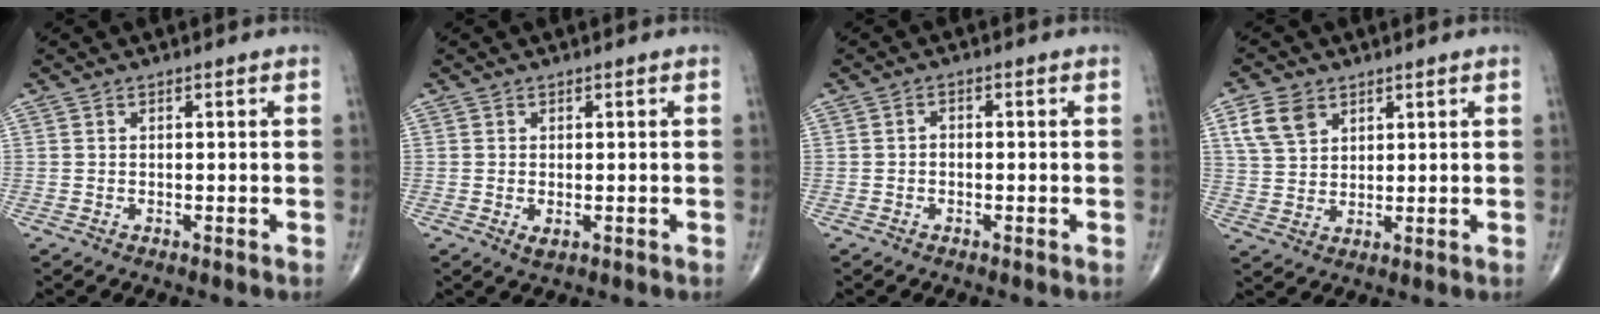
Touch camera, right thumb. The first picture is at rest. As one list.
[{"total": 1.6, "force": [-0.3, 0.9, 1.2], "torque": [-0.022, -0.004, -0.004]}, {"total": 1.2, "force": [-0.3, 0.8, 0.8], "torque": [-0.007, 0.007, -0.008]}, {"total": 6.9, "force": [3.5, 4.7, 3.7], "torque": [-0.059, -0.008, 0.071]}]